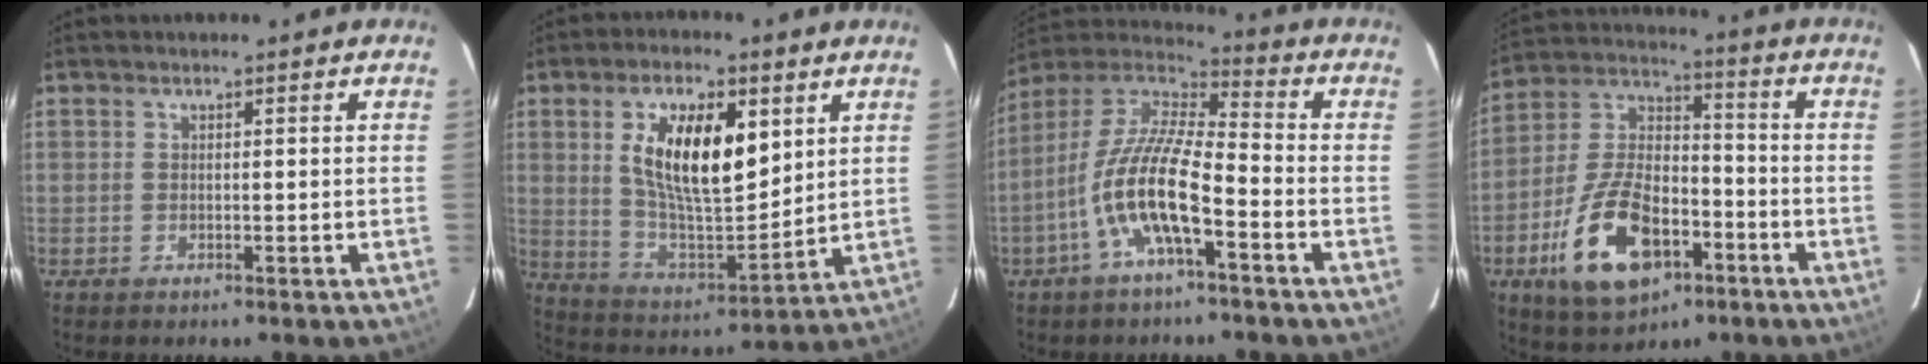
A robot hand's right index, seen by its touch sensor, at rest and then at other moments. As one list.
[{"total": 16.1, "force": [5.3, 6.7, 13.7], "torque": [-0.245, 0.002, 0.104]}, {"total": 14.1, "force": [-5.6, 3.4, 12.5], "torque": [-0.248, 0.000, -0.114]}, {"total": 18.1, "force": [-7.9, 9.6, 13.1], "torque": [-0.271, 0.009, -0.128]}]